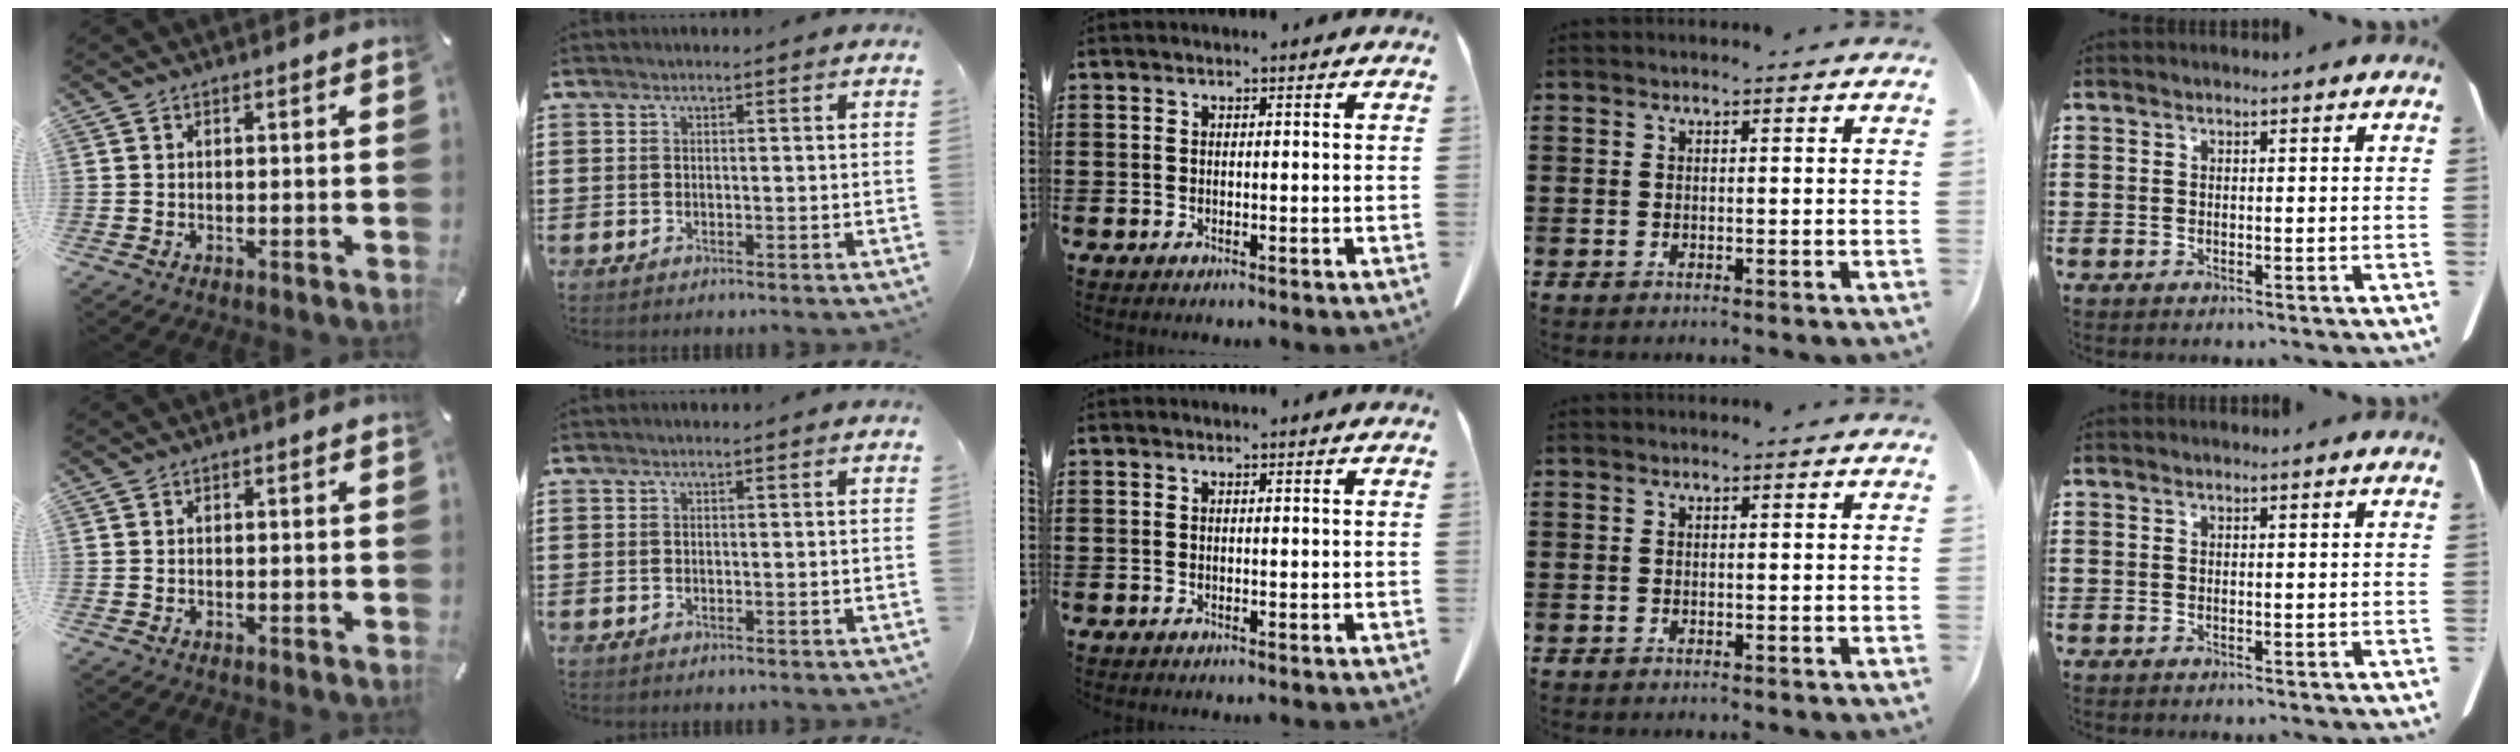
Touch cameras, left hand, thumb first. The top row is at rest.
{}